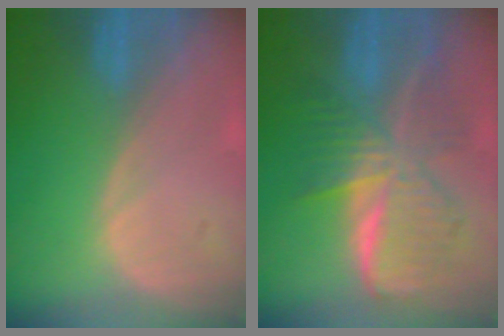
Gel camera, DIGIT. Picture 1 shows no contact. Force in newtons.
{"total": 9.5, "press": 9.5, "slide": 0.6}